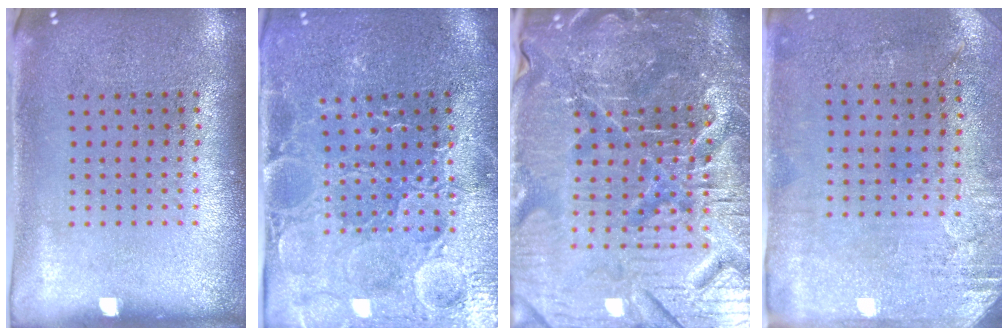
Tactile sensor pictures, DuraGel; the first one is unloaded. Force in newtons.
{"total": 3.8, "press": 3.7, "slide": 0.8}
{"total": 6.8, "press": 6.1, "slide": 3.0}
{"total": 2.8, "press": 2.4, "slide": 1.5}